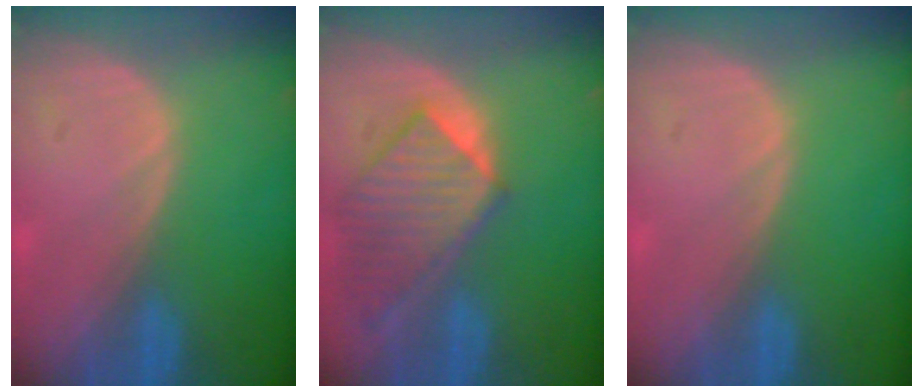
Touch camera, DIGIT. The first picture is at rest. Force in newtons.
{"total": 9.1, "press": 8.1, "slide": 4.3}
{"total": 0.0}